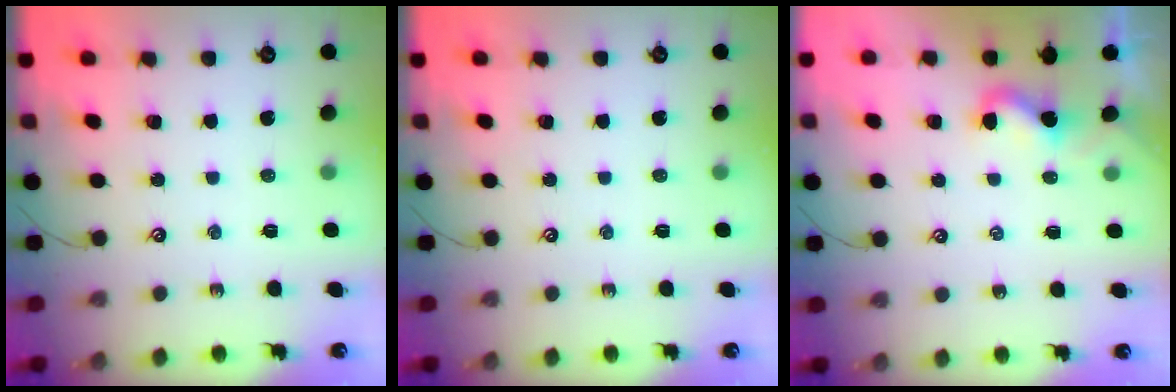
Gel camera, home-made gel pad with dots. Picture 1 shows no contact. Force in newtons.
{"total": 0.0}
{"total": 2.8, "press": 2.8, "slide": 0.4}